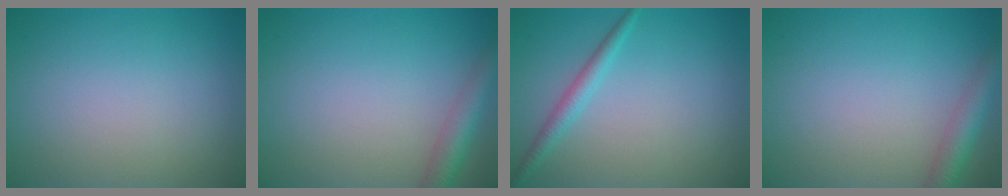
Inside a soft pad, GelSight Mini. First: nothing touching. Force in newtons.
{"total": 3.0, "press": 3.0, "slide": 0.1}
{"total": 1.8, "press": 1.8, "slide": 0.1}
{"total": 3.0, "press": 3.0, "slide": 0.1}